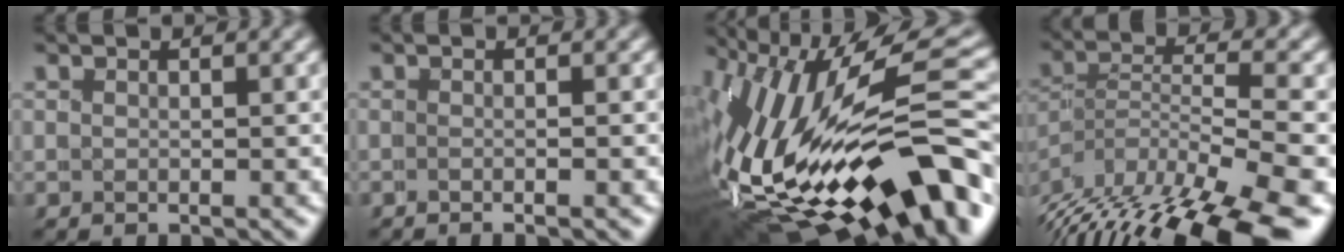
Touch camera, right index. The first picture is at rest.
{"total": 1.4, "force": [-0.7, -0.2, 1.1], "torque": [0.000, 0.012, -0.018]}
{"total": 15.7, "force": [-4.2, 6.7, 13.5], "torque": [-0.226, -0.021, -0.040]}
{"total": 9.9, "force": [-4.9, 4.3, 7.4], "torque": [-0.137, -0.034, -0.064]}